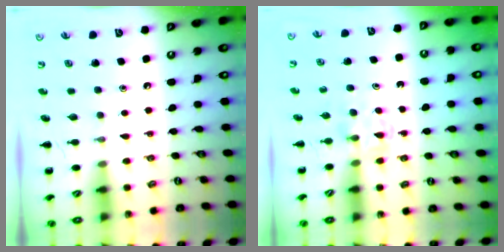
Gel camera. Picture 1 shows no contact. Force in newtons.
{"total": 3.0, "press": 2.8, "slide": 1.0}